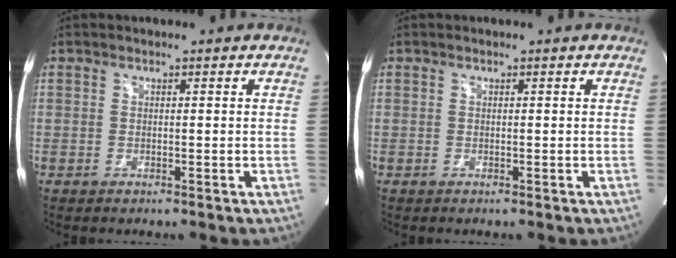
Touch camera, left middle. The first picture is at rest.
{"total": 0.0}